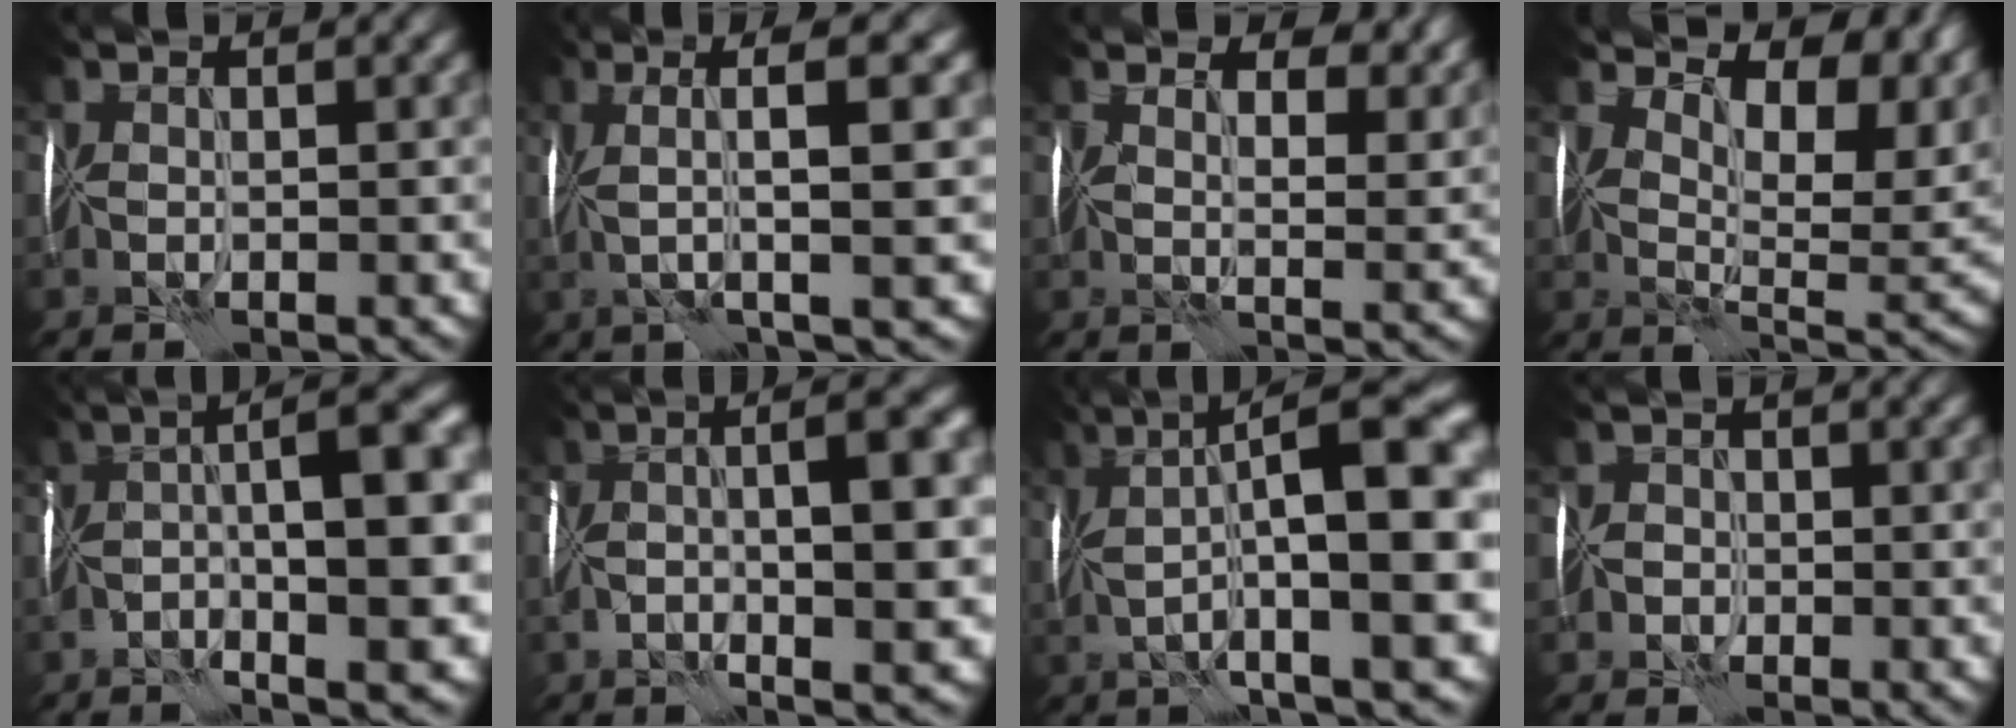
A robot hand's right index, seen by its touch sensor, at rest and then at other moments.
{"total": 6.8, "force": [1.4, 1.0, 6.5], "torque": [-0.110, 0.014, 0.021]}
{"total": 7.7, "force": [5.2, 3.4, 4.6], "torque": [-0.060, 0.017, 0.056]}
{"total": 9.7, "force": [4.9, 4.6, 6.9], "torque": [-0.101, -0.003, 0.088]}
{"total": 11.4, "force": [-1.7, 3.1, 10.8], "torque": [-0.169, 0.024, -0.022]}
{"total": 10.0, "force": [-0.9, 2.8, 9.6], "torque": [-0.149, 0.018, -0.017]}
{"total": 13.5, "force": [2.0, 3.7, 12.9], "torque": [-0.204, 0.015, 0.037]}
{"total": 1.5, "force": [-0.5, 1.4, -0.1], "torque": [0.021, 0.013, -0.019]}